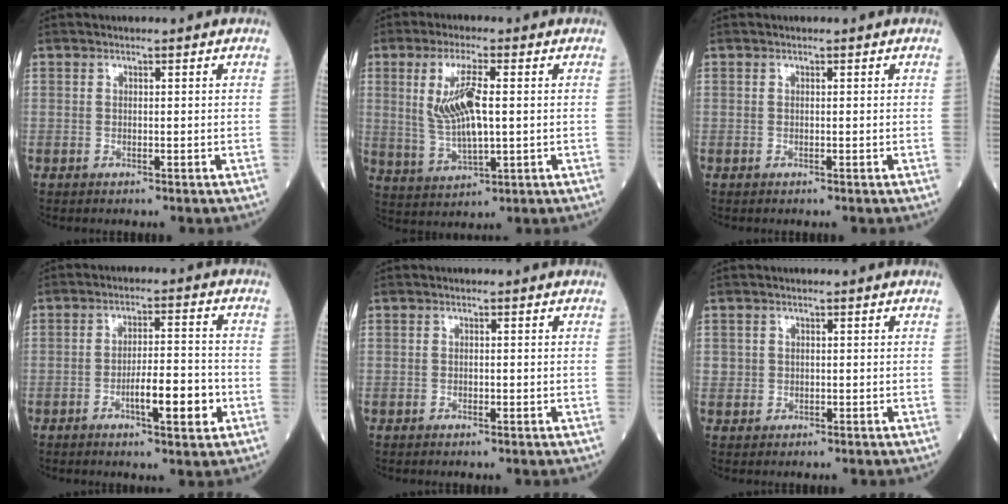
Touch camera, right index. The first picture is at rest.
{"total": 8.9, "force": [1.3, 1.9, 8.6], "torque": [-0.180, -0.001, 0.032]}
{"total": 0.0}
{"total": 7.5, "force": [-2.7, 1.4, 6.9], "torque": [-0.111, 0.003, -0.044]}
{"total": 0.6, "force": [-0.2, 0.3, 0.5], "torque": [-0.009, 0.000, -0.004]}
{"total": 1.4, "force": [0.2, 1.4, 0.3], "torque": [0.001, 0.004, 0.004]}